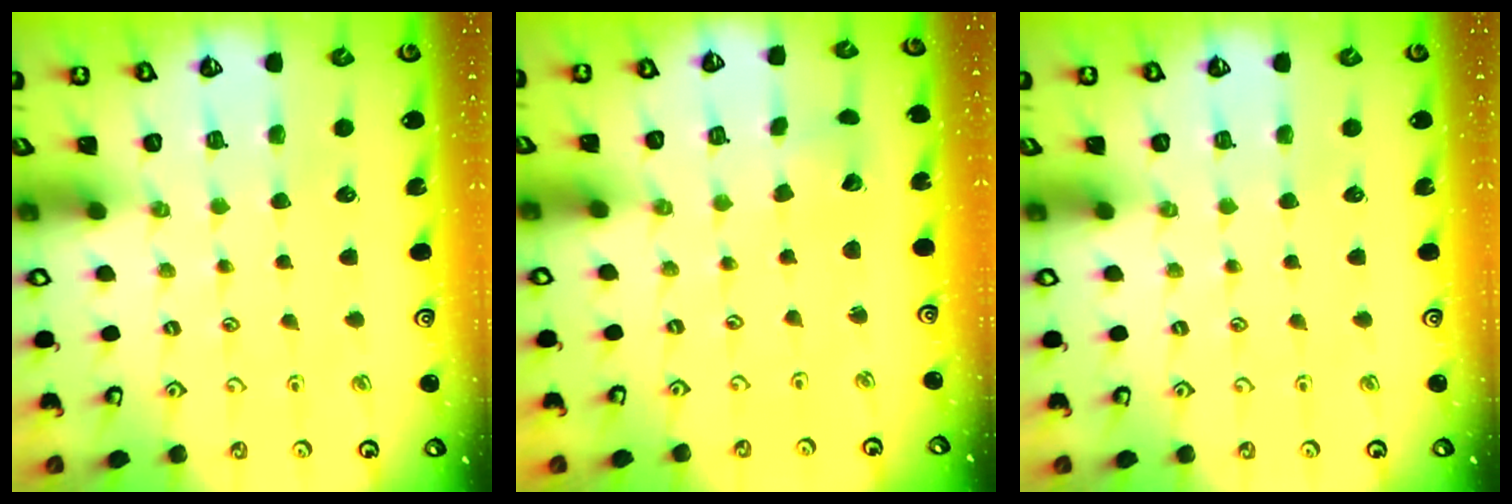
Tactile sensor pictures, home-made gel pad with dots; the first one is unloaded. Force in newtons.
{"total": 2.4, "press": 2.4, "slide": 0.3}
{"total": 0.0}